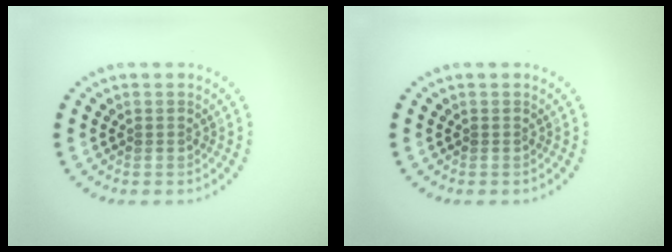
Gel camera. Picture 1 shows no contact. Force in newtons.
{"total": 0.0}